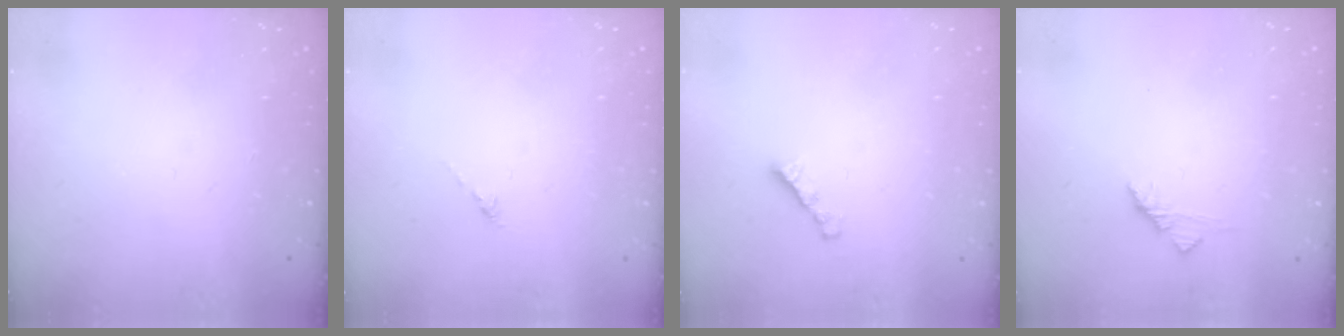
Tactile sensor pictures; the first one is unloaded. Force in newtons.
{"total": 0.0}
{"total": 3.0, "press": 3.0, "slide": 0.1}
{"total": 3.3, "press": 3.2, "slide": 0.8}